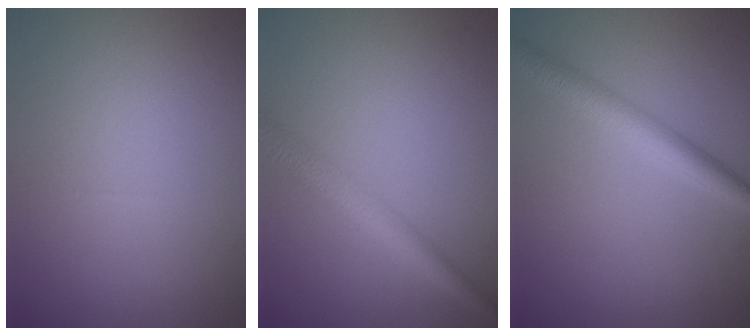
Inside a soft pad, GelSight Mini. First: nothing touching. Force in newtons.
{"total": 3.3, "press": 3.3, "slide": 0.1}
{"total": 3.3, "press": 3.3, "slide": 0.1}